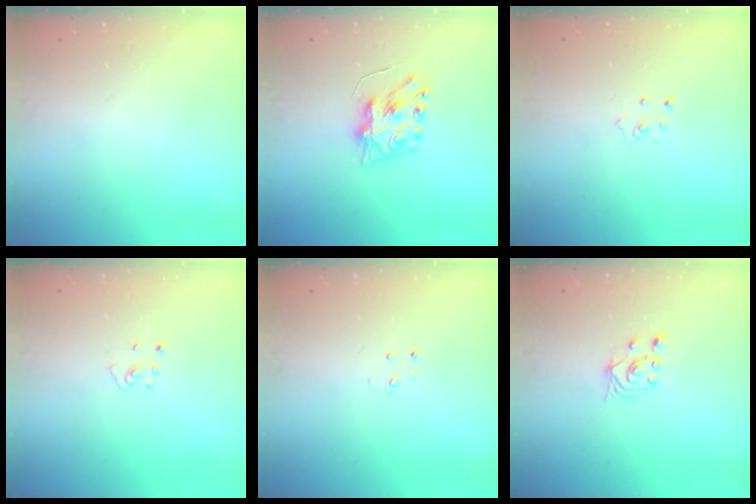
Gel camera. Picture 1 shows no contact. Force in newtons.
{"total": 7.4, "press": 7.4, "slide": 0.2}
{"total": 3.7, "press": 3.7, "slide": 0.3}
{"total": 3.7, "press": 3.7, "slide": 0.3}
{"total": 2.5, "press": 2.5, "slide": 0.2}
{"total": 2.5, "press": 2.2, "slide": 1.2}